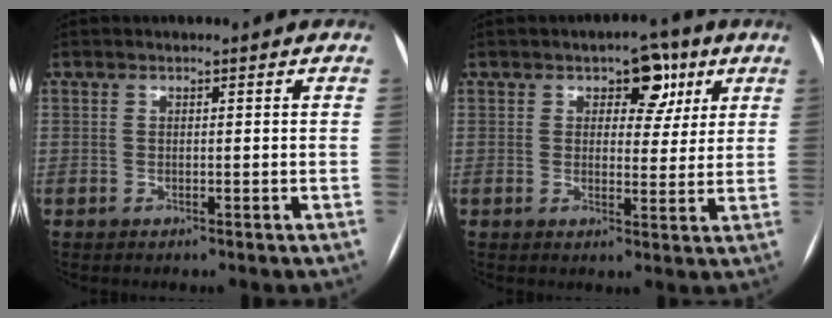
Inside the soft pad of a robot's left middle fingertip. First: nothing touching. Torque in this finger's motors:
{"motor_torque": [0.49, -0.45, 0.06, 0.00]}